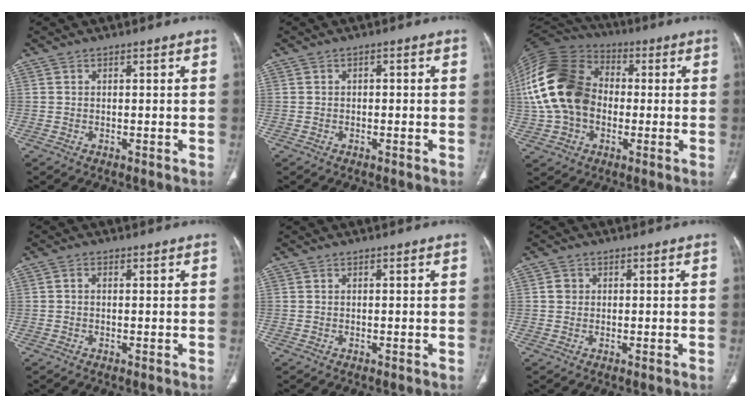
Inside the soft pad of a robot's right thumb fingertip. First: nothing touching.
{"total": 0.8, "force": [-0.1, 0.7, 0.4], "torque": [0.000, 0.004, -0.004]}
{"total": 26.9, "force": [2.5, 20.2, 17.6], "torque": [-0.402, 0.041, 0.052]}
{"total": 1.3, "force": [0.0, 0.8, 1.0], "torque": [-0.022, 0.002, -0.002]}
{"total": 0.0}
{"total": 1.5, "force": [0.2, 1.4, 0.5], "torque": [-0.005, 0.005, 0.002]}